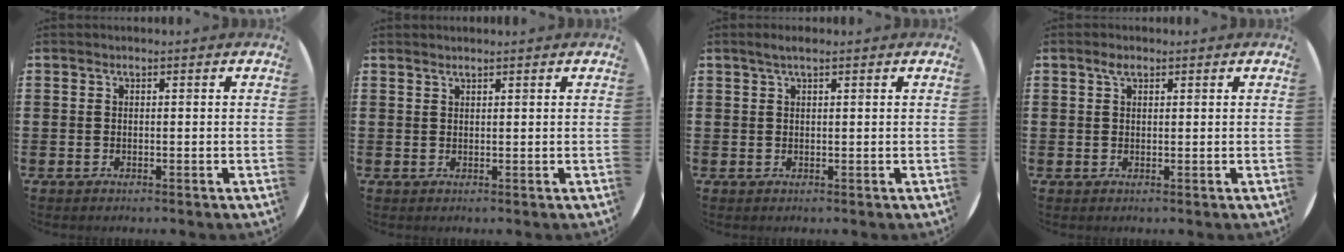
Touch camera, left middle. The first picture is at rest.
{"total": 0.9, "force": [0.8, -0.1, -0.1], "torque": [0.002, 0.000, 0.016]}
{"total": 1.4, "force": [0.9, 0.1, 1.1], "torque": [-0.020, 0.004, 0.015]}
{"total": 1.5, "force": [1.0, 0.7, 1.0], "torque": [-0.014, 0.003, 0.015]}